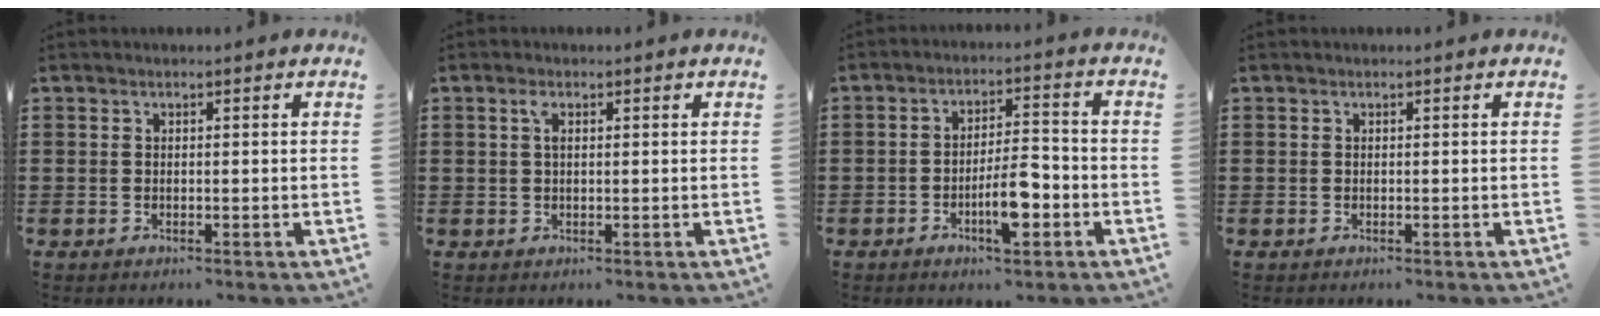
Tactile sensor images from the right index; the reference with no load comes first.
{"total": 1.7, "force": [0.5, 0.6, 1.5], "torque": [-0.032, 0.005, 0.007]}
{"total": 7.0, "force": [-2.8, 2.2, 6.0], "torque": [-0.111, -0.002, -0.049]}
{"total": 0.0}